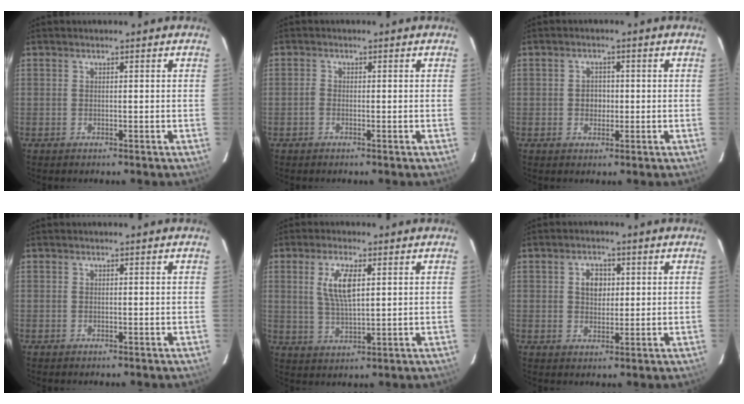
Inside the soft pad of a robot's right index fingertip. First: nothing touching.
{"total": 1.0, "force": [-0.5, 0.7, 0.4], "torque": [-0.008, 0.002, -0.013]}
{"total": 2.5, "force": [-0.3, 2.2, 1.1], "torque": [-0.016, 0.007, -0.005]}
{"total": 0.0}
{"total": 6.8, "force": [2.0, 2.2, 6.2], "torque": [-0.119, 0.000, 0.043]}
{"total": 4.0, "force": [0.9, 3.0, 2.4], "torque": [-0.036, 0.010, 0.018]}